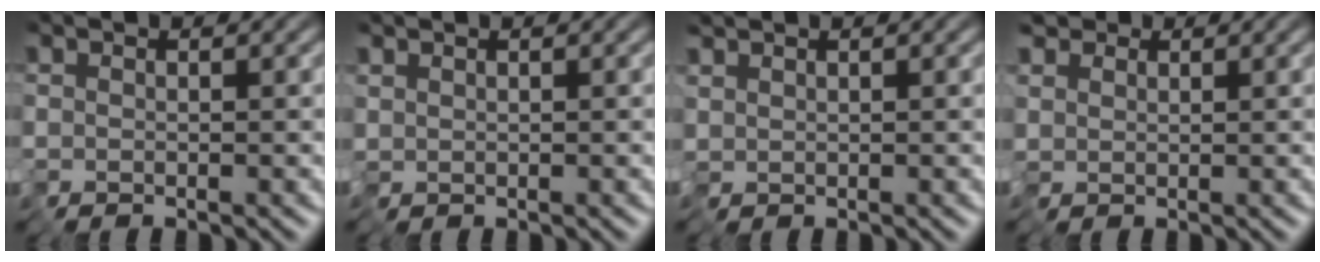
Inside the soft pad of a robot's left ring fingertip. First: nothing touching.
{"total": 0.6, "force": [0.4, 0.3, -0.3], "torque": [0.005, 0.003, 0.010]}
{"total": 1.0, "force": [0.9, 0.3, -0.2], "torque": [0.000, 0.006, 0.019]}
{"total": 2.4, "force": [1.3, 1.9, 0.4], "torque": [-0.014, 0.014, 0.021]}